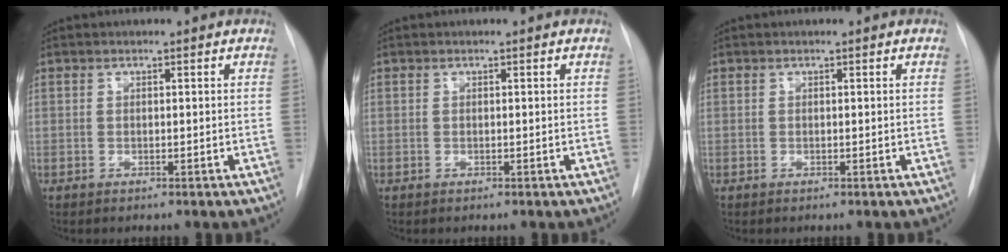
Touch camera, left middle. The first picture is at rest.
{"total": 0.0}
{"total": 0.0}